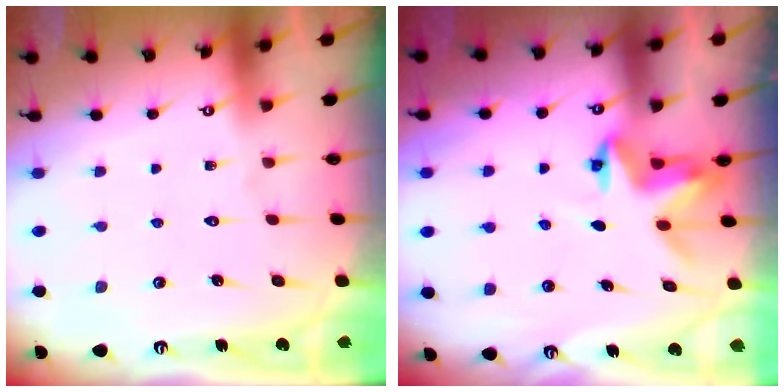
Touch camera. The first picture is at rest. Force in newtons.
{"total": 4.0, "press": 3.9, "slide": 0.5}